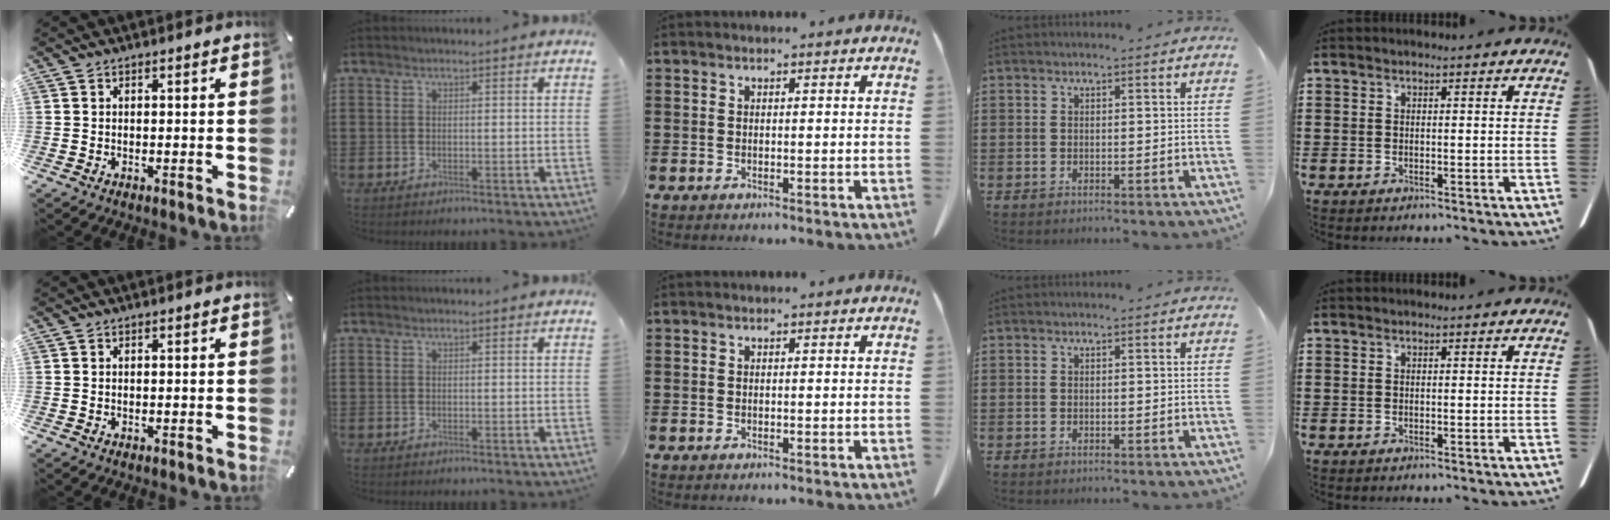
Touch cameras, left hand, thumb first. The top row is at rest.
{}